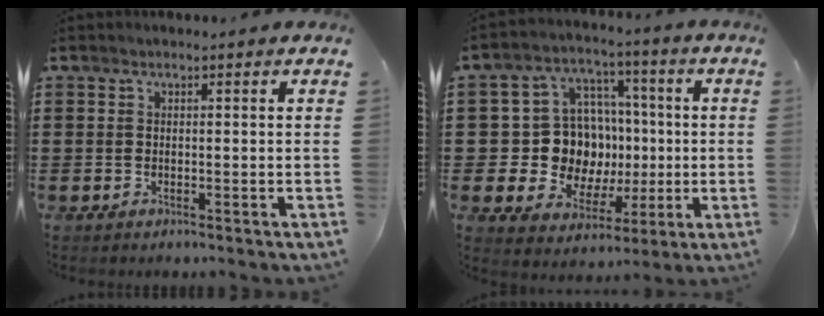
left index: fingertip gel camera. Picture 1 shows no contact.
{"total": 11.6, "force": [0.7, 10.6, 4.5], "torque": [-0.115, 0.007, 0.026]}